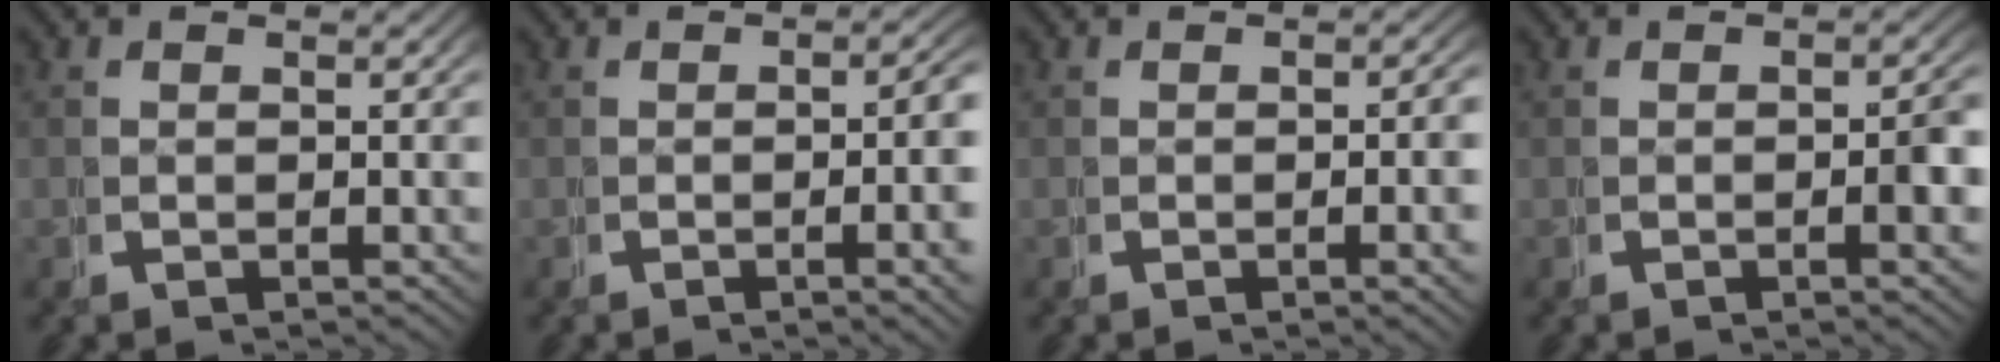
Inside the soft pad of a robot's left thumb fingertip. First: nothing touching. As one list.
[{"total": 4.7, "force": [-0.7, 1.0, 4.5], "torque": [-0.060, 0.002, -0.010]}, {"total": 2.4, "force": [-0.4, 0.2, 2.3], "torque": [-0.037, 0.003, -0.005]}, {"total": 2.7, "force": [-0.3, 0.4, 2.6], "torque": [-0.035, 0.002, -0.007]}]